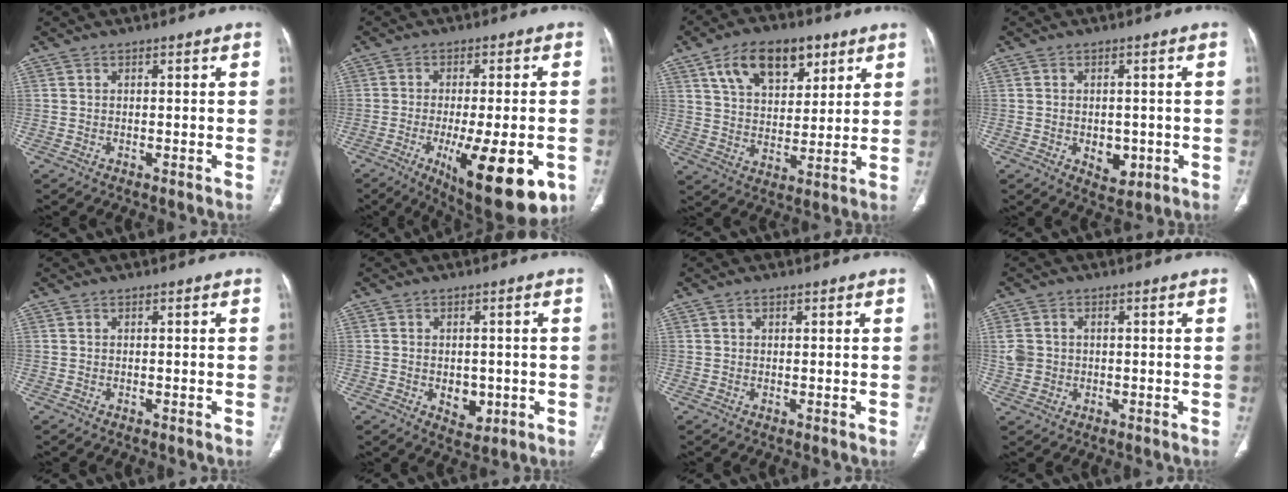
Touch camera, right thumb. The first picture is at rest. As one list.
[{"total": 18.5, "force": [-7.0, 6.1, 16.0], "torque": [-0.200, -0.010, -0.087]}, {"total": 14.6, "force": [7.6, 8.4, 9.2], "torque": [-0.116, -0.025, 0.134]}, {"total": 4.9, "force": [-1.1, 3.4, 3.4], "torque": [-0.027, -0.003, -0.004]}, {"total": 0.0}, {"total": 4.8, "force": [-0.9, 3.4, 3.3], "torque": [-0.026, -0.003, -0.002]}, {"total": 1.0, "force": [0.5, 0.7, 0.5], "torque": [-0.004, -0.001, 0.007]}, {"total": 4.4, "force": [0.2, 3.8, 2.2], "torque": [-0.042, 0.006, 0.010]}]